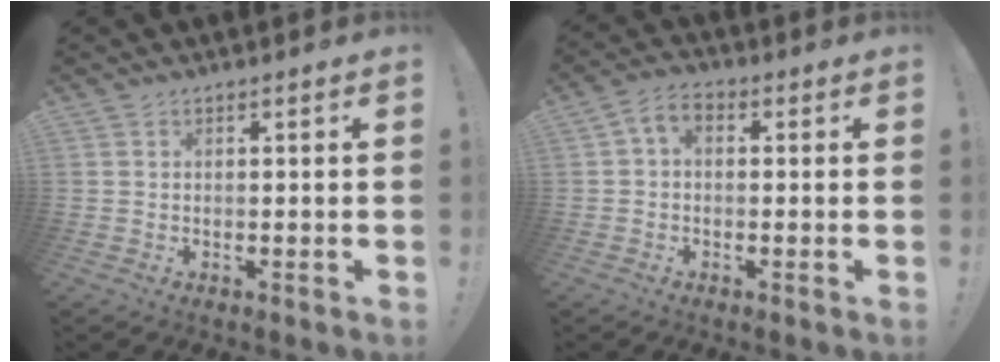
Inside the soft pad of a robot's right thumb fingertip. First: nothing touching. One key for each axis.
{"total": 3.9, "fx": -0.2, "fy": 2.8, "fz": 2.8, "tx": -0.050, "ty": 0.002, "tz": -0.004}